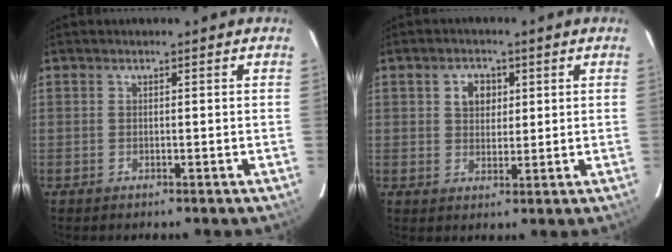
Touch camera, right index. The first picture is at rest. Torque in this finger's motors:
{"motor_torque": [0.05, 0.10, 0.08, 0.05]}